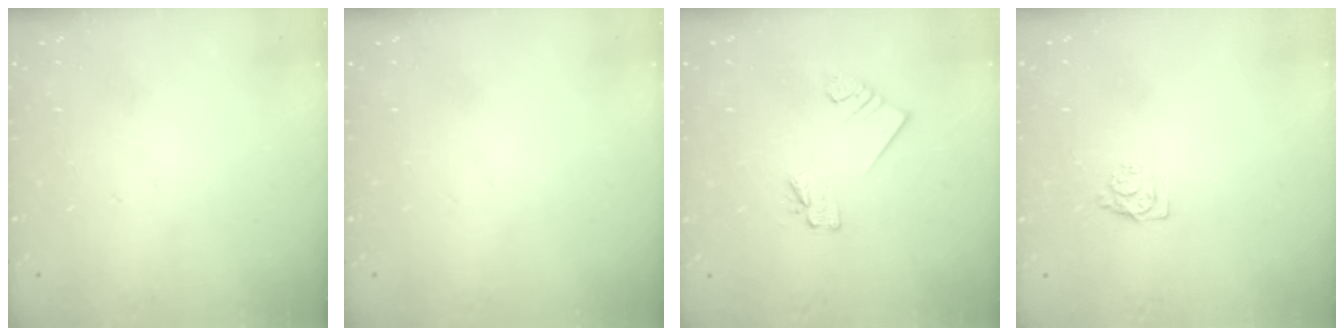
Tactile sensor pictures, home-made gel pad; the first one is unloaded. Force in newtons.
{"total": 0.0}
{"total": 2.3, "press": 2.3, "slide": 0.1}
{"total": 4.7, "press": 4.6, "slide": 0.7}